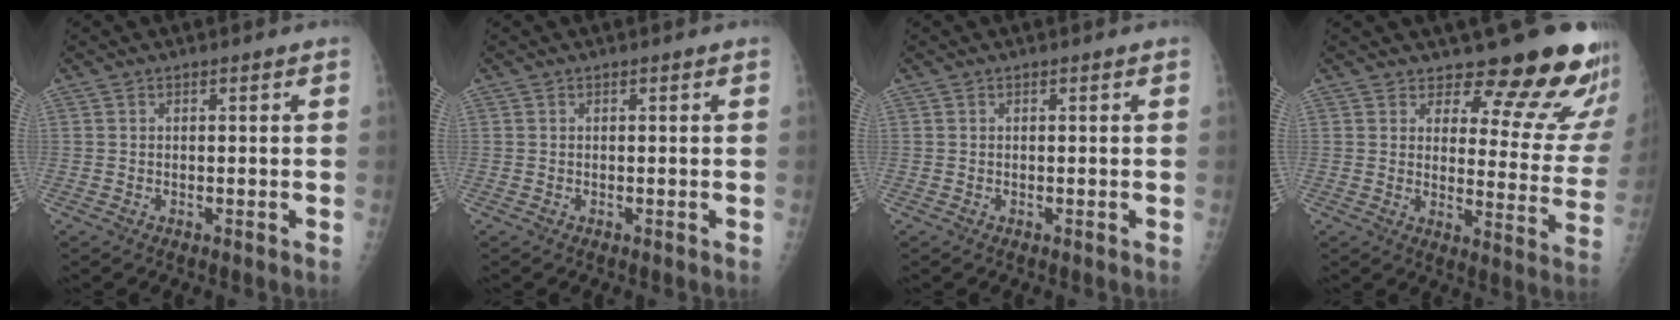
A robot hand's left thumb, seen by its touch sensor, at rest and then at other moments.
{"total": 0.0}
{"total": 0.0}
{"total": 16.3, "force": [14.4, 5.0, 5.6], "torque": [-0.016, -0.134, 0.159]}